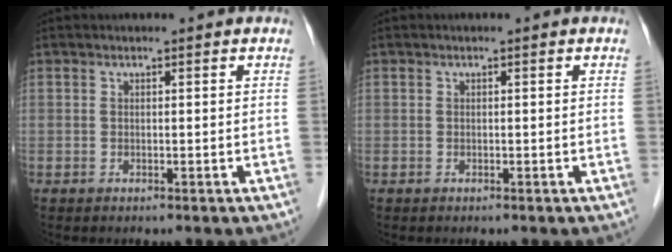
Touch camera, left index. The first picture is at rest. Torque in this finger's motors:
{"motor_torque": [0.01, 0.01, -0.01, 0.00]}